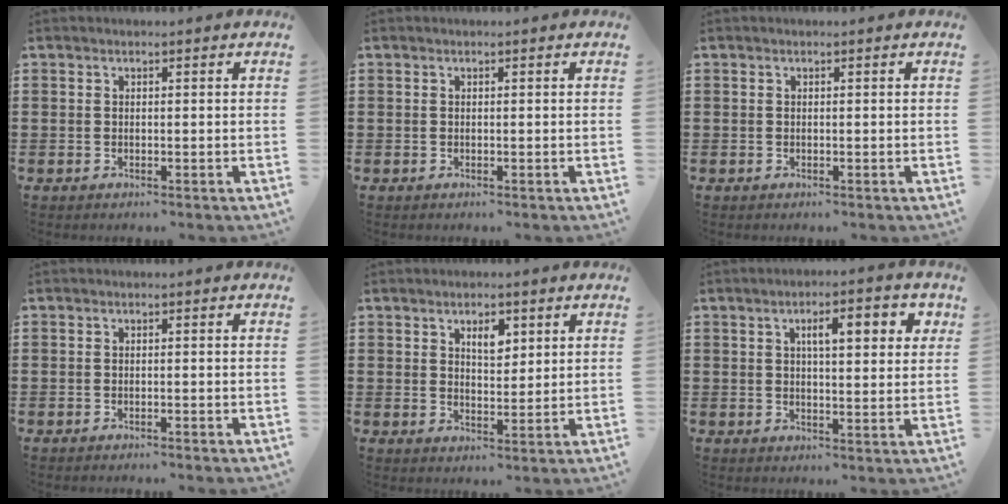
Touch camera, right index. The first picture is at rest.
{"total": 0.0}
{"total": 0.0}
{"total": 0.8, "force": [-0.7, -0.1, 0.1], "torque": [-0.003, -0.002, -0.015]}
{"total": 3.7, "force": [2.0, 1.9, 2.5], "torque": [-0.039, 0.002, 0.031]}
{"total": 5.5, "force": [1.9, 1.8, 4.9], "torque": [-0.076, 0.001, 0.023]}